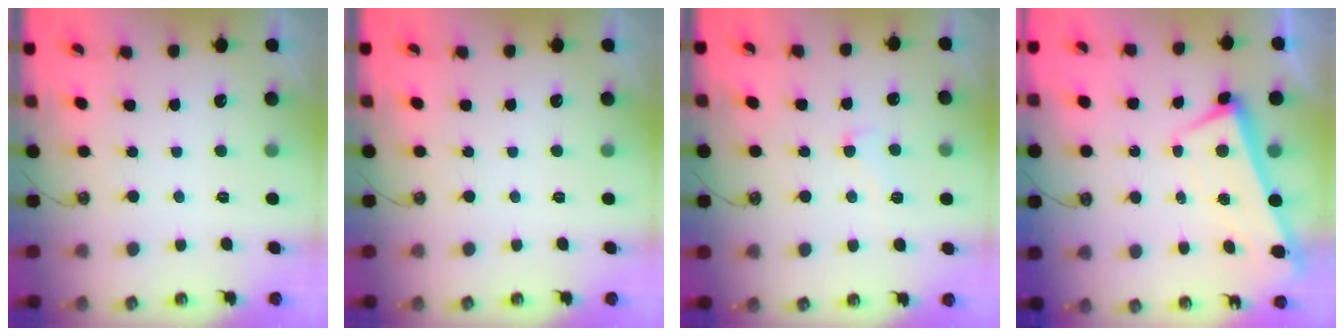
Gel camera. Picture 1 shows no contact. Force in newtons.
{"total": 0.0}
{"total": 0.8, "press": 0.5, "slide": 0.6}
{"total": 1.9, "press": 1.0, "slide": 1.6}